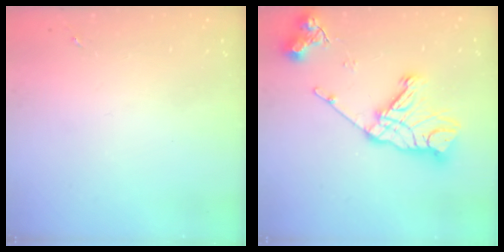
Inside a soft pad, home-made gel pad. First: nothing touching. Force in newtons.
{"total": 18.6, "press": 18.5, "slide": 1.4}